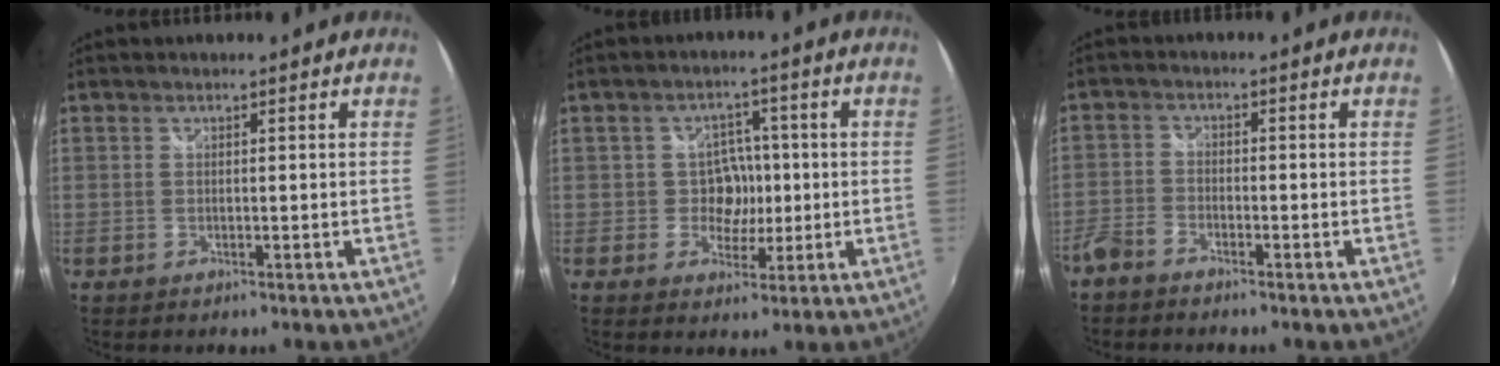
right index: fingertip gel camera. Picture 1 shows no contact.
{"total": 5.1, "force": [-0.5, 4.9, 1.6], "torque": [-0.026, 0.008, -0.006]}
{"total": 3.7, "force": [-3.1, 1.5, 1.3], "torque": [-0.036, 0.001, -0.067]}